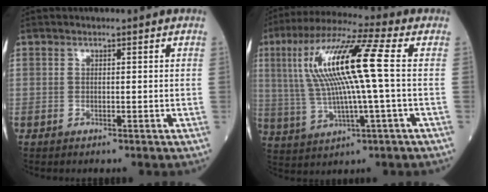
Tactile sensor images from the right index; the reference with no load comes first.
{"total": 15.5, "force": [2.3, 0.8, 15.3], "torque": [-0.312, 0.023, 0.041]}